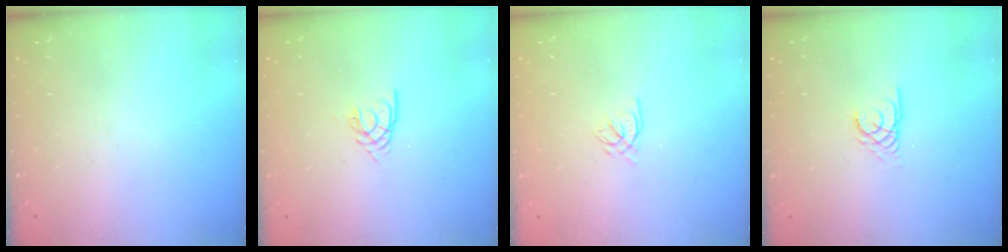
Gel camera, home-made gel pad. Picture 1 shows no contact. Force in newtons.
{"total": 2.6, "press": 2.6, "slide": 0.3}
{"total": 2.4, "press": 2.4, "slide": 0.3}
{"total": 2.4, "press": 2.4, "slide": 0.2}